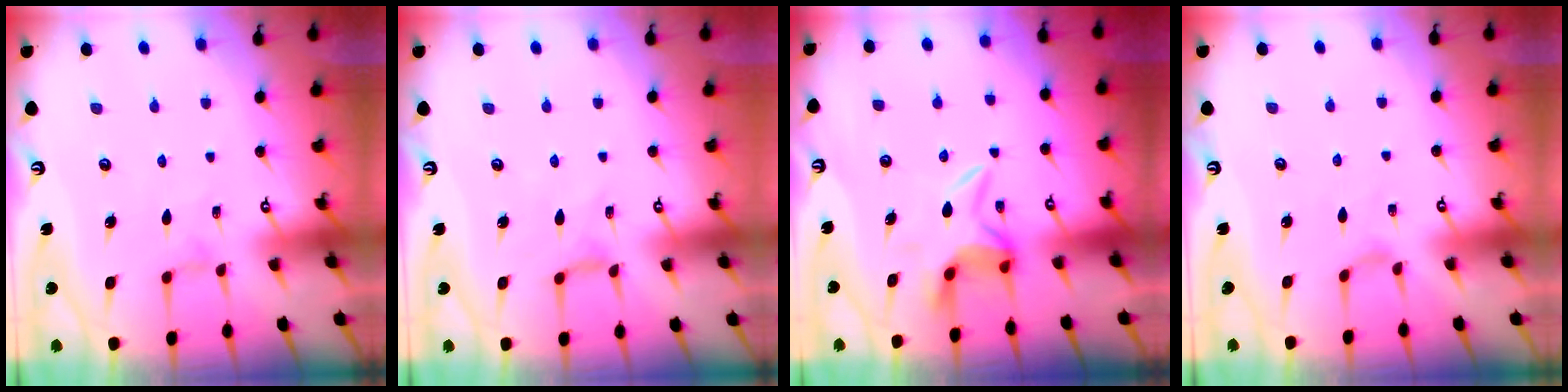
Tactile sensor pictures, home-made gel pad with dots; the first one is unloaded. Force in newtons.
{"total": 0.7, "press": 0.6, "slide": 0.4}
{"total": 8.8, "press": 8.7, "slide": 1.2}
{"total": 1.1, "press": 1.1, "slide": 0.3}